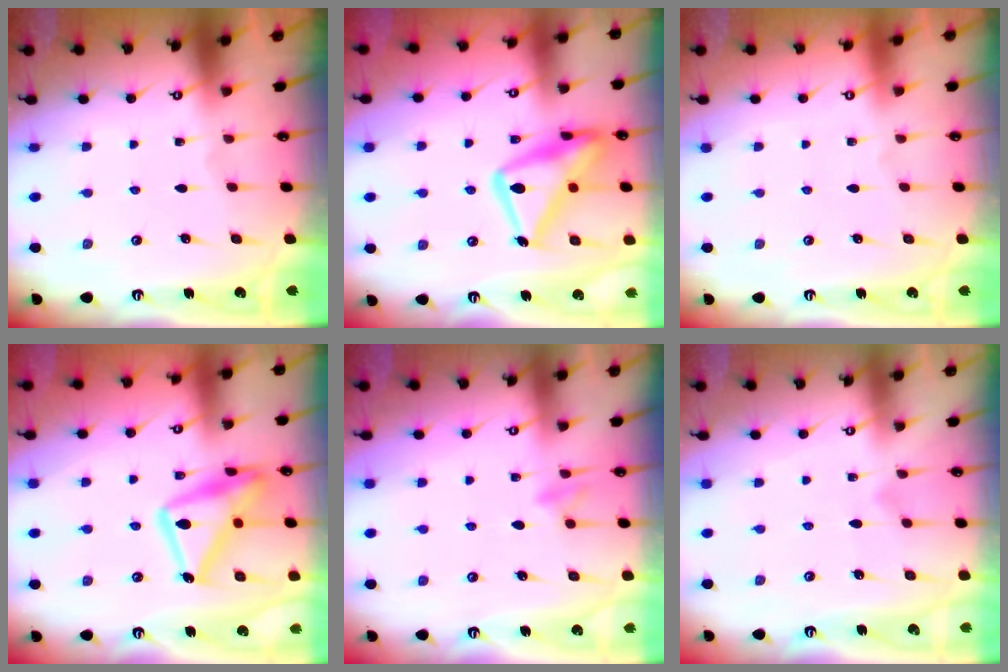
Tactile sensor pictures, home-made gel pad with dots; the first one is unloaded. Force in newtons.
{"total": 19.9, "press": 19.8, "slide": 1.6}
{"total": 3.9, "press": 3.9, "slide": 0.1}
{"total": 19.3, "press": 19.3, "slide": 1.5}
{"total": 8.8, "press": 8.6, "slide": 1.8}
{"total": 7.1, "press": 7.1, "slide": 0.3}